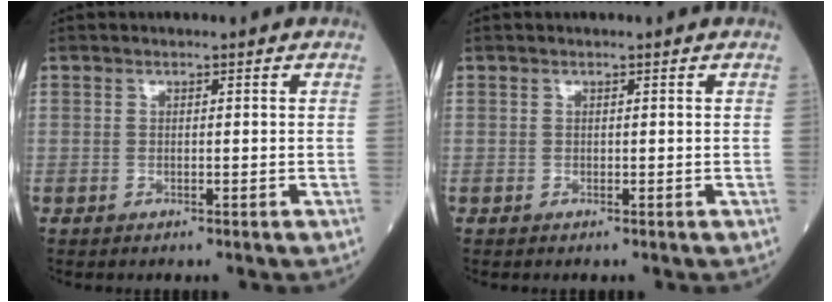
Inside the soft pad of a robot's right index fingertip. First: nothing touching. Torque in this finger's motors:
{"motor_torque": [0.00, 0.00, 0.00, 0.00]}